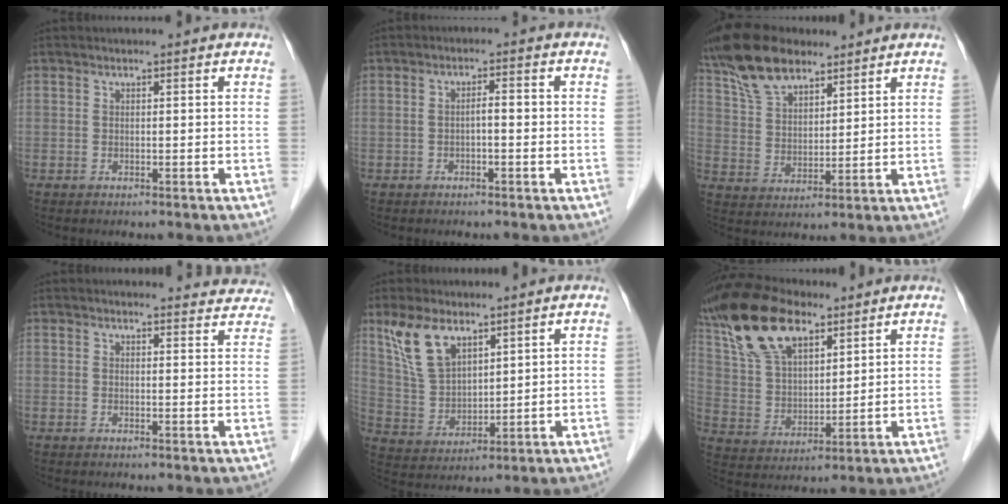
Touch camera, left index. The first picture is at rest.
{"total": 2.2, "force": [-0.5, 0.5, 2.1], "torque": [-0.033, 0.009, -0.009]}
{"total": 10.7, "force": [8.2, 4.7, 5.1], "torque": [-0.108, 0.028, 0.161]}
{"total": 7.9, "force": [7.7, 1.8, 0.2], "torque": [0.030, -0.017, 0.055]}
{"total": 8.3, "force": [5.6, 3.8, 4.8], "torque": [-0.107, 0.009, 0.125]}
{"total": 14.6, "force": [9.6, 6.5, 8.9], "torque": [-0.189, 0.033, 0.187]}